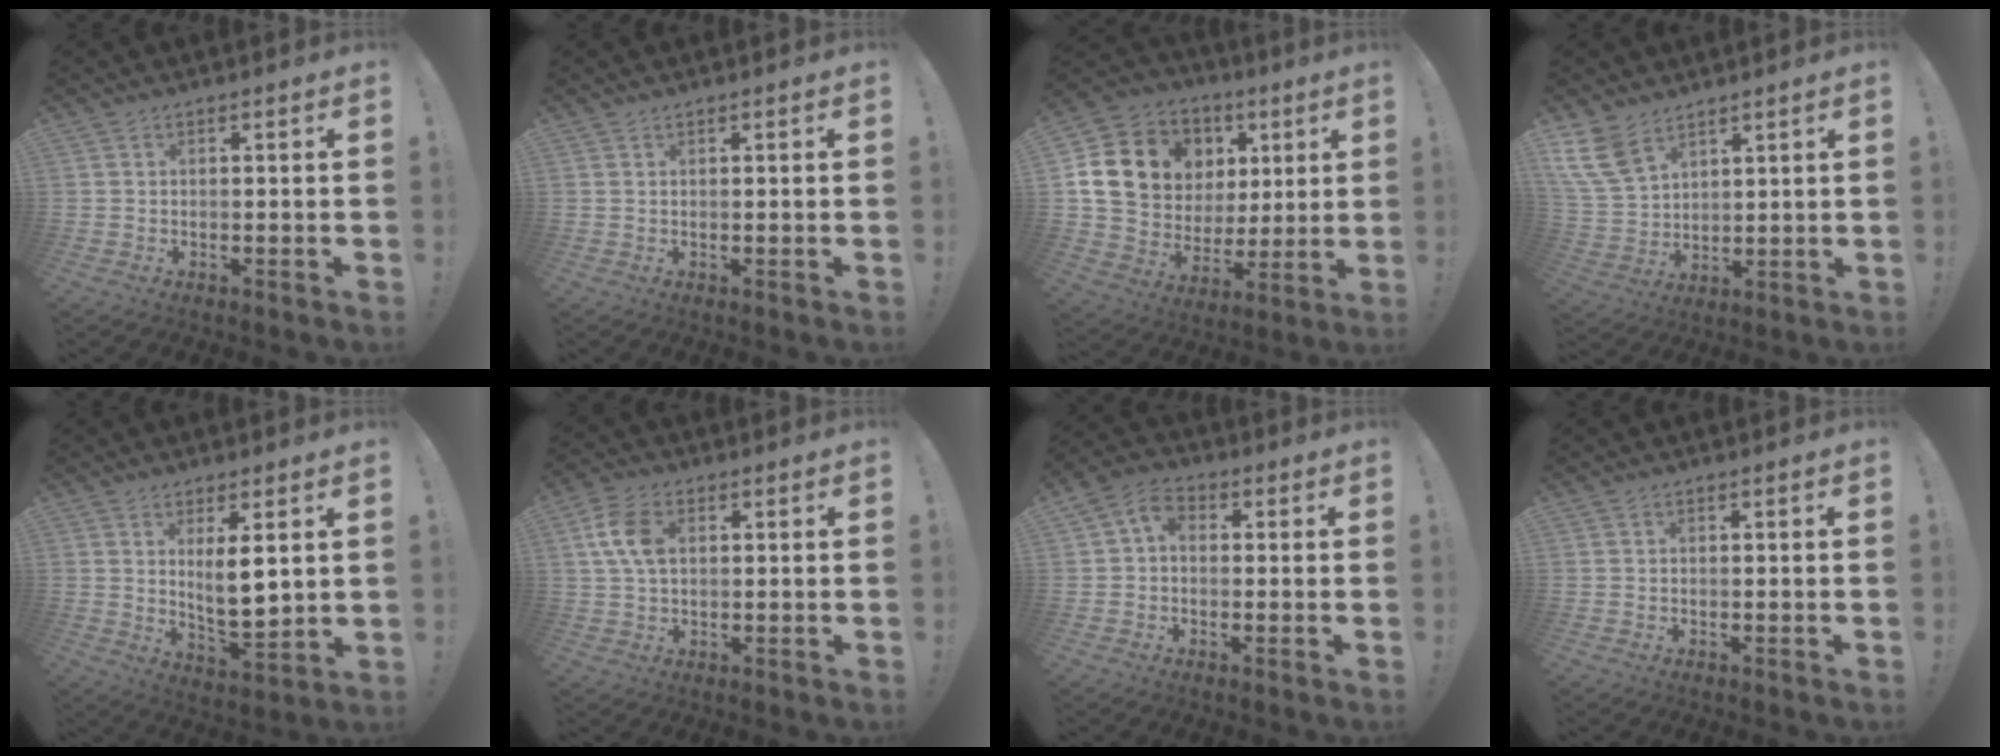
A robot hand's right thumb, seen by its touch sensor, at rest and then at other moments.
{"total": 0.5, "force": [0.5, 0.0, 0.0], "torque": [-0.001, 0.000, 0.011]}
{"total": 18.2, "force": [6.5, 14.9, 8.3], "torque": [-0.129, -0.020, 0.156]}
{"total": 12.4, "force": [8.0, 7.4, 5.7], "torque": [-0.114, -0.040, 0.161]}
{"total": 9.4, "force": [3.5, 2.8, 8.3], "torque": [-0.119, -0.033, 0.060]}
{"total": 9.6, "force": [2.3, 6.5, 6.6], "torque": [-0.129, 0.006, 0.043]}
{"total": 5.8, "force": [0.4, 4.3, 3.9], "torque": [-0.077, 0.006, 0.010]}
{"total": 0.0}